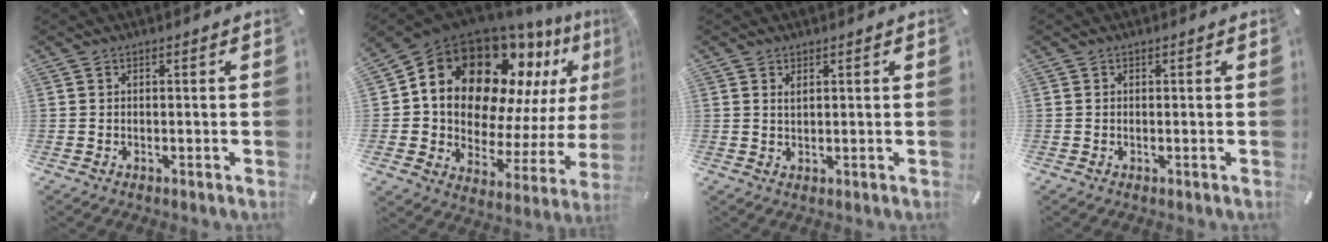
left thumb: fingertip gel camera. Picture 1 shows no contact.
{"total": 19.8, "force": [11.9, 12.5, 9.6], "torque": [-0.161, -0.104, 0.213]}
{"total": 1.3, "force": [0.8, 0.5, 0.9], "torque": [-0.019, 0.000, 0.015]}
{"total": 0.0}